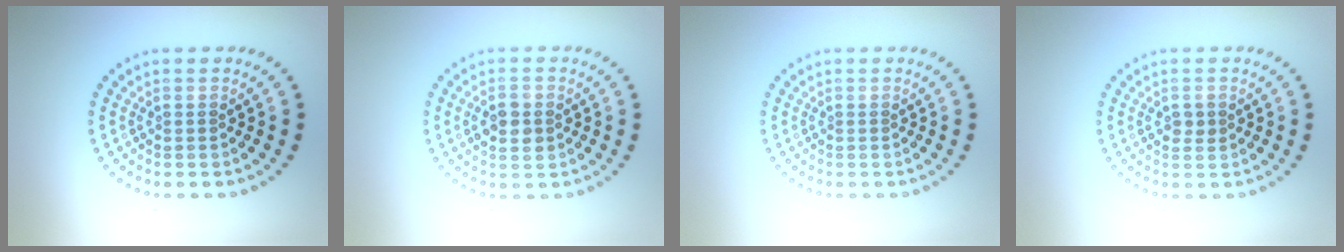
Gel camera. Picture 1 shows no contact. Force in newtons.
{"total": 2.7, "press": 2.7, "slide": 0.1}
{"total": 0.0}
{"total": 1.3, "press": 1.3, "slide": 0.2}